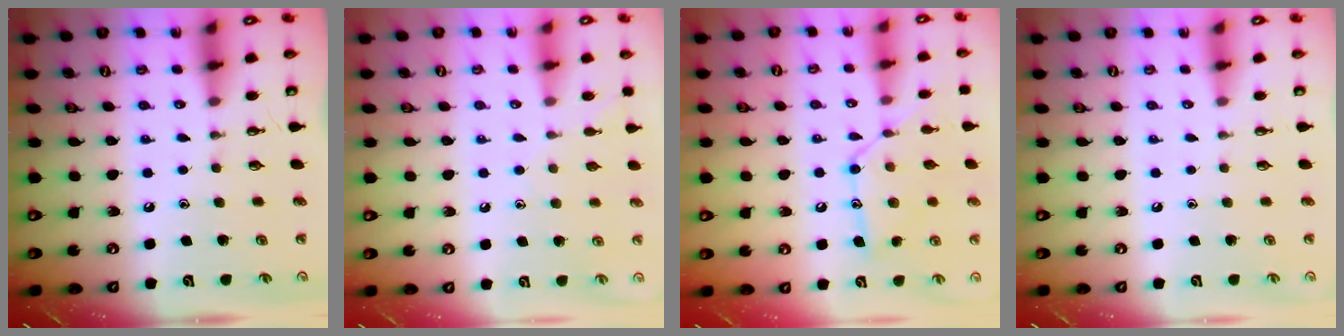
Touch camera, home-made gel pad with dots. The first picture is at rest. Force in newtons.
{"total": 5.3, "press": 5.3, "slide": 0.6}
{"total": 13.8, "press": 13.7, "slide": 0.9}
{"total": 0.0}